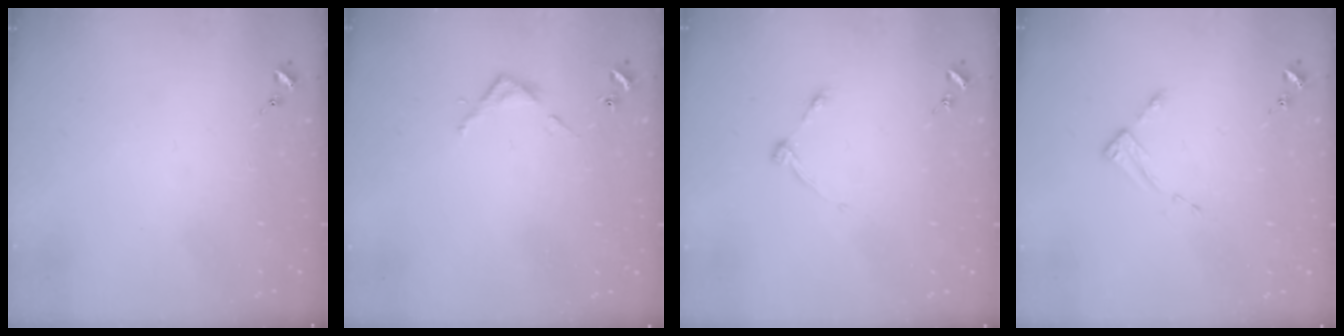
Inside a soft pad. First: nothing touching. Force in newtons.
{"total": 3.2, "press": 3.2, "slide": 0.2}
{"total": 4.5, "press": 4.4, "slide": 0.6}
{"total": 2.6, "press": 2.6, "slide": 0.4}